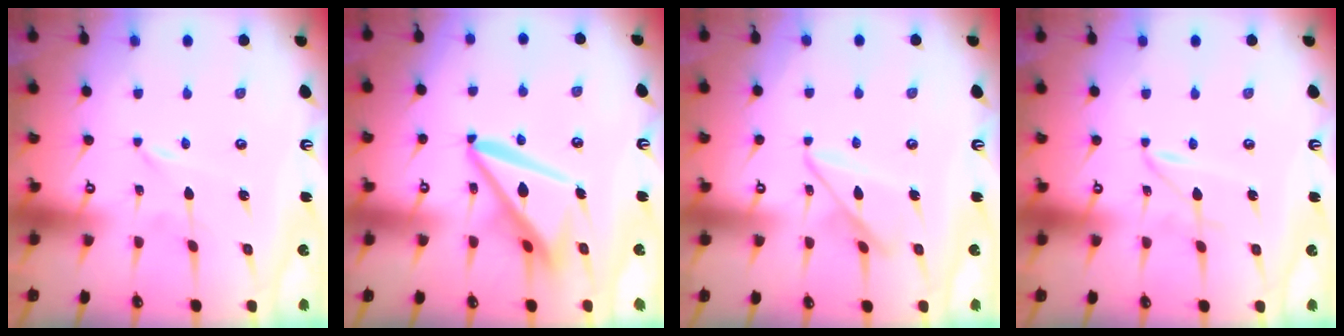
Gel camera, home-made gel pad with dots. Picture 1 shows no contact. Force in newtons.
{"total": 14.4, "press": 14.3, "slide": 1.8}
{"total": 11.2, "press": 11.2, "slide": 0.7}
{"total": 2.2, "press": 2.2, "slide": 0.1}